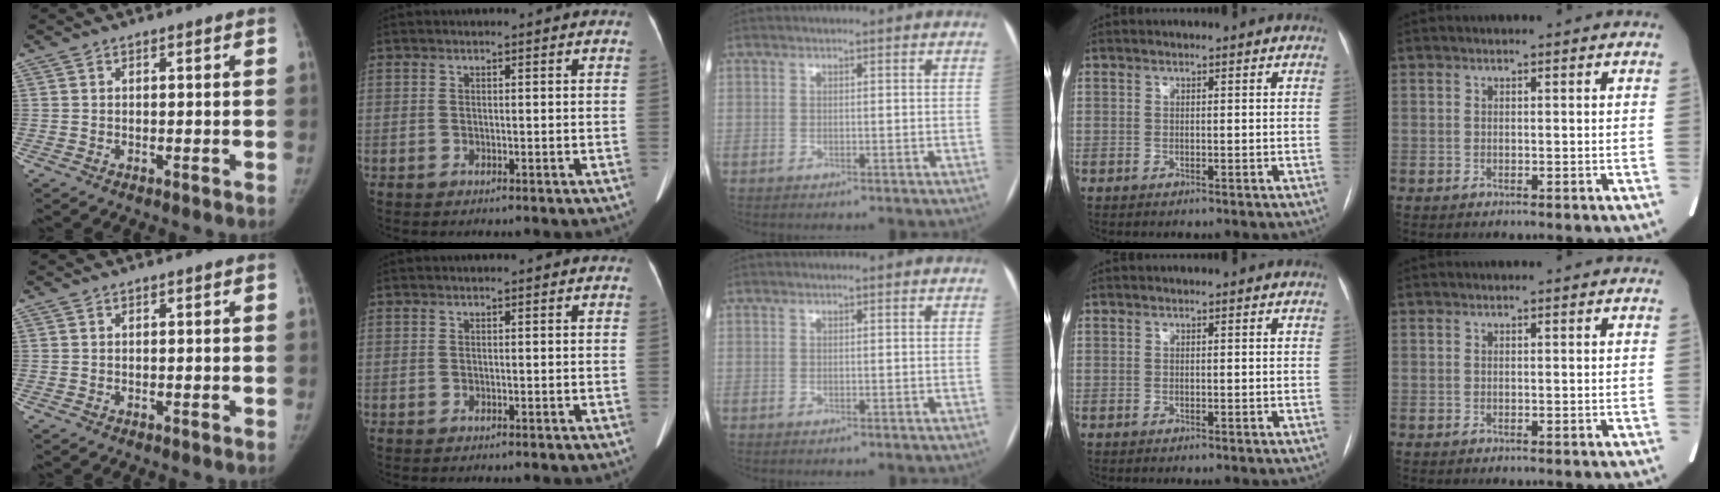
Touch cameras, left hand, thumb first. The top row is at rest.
{}